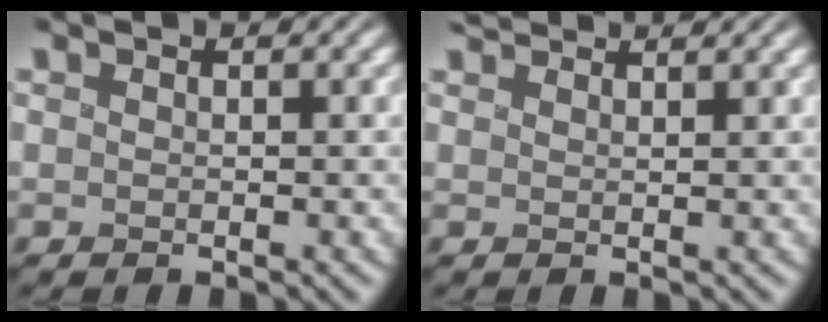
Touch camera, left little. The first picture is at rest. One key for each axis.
{"total": 2.8, "fx": 2.7, "fy": 0.3, "fz": 0.8, "tx": -0.015, "ty": 0.011, "tz": 0.039}